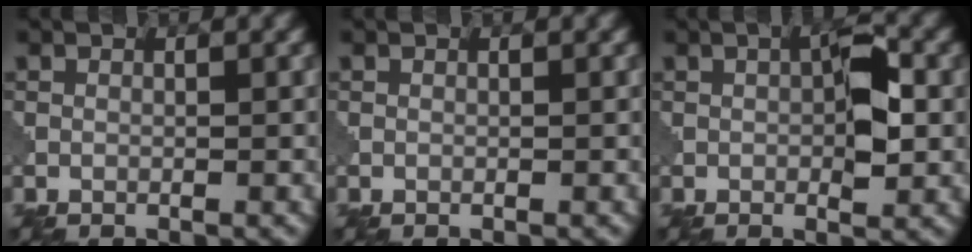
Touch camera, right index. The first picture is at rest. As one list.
[{"total": 0.0}, {"total": 3.6, "force": [0.0, 1.3, 3.4], "torque": [-0.053, 0.003, -0.002]}]